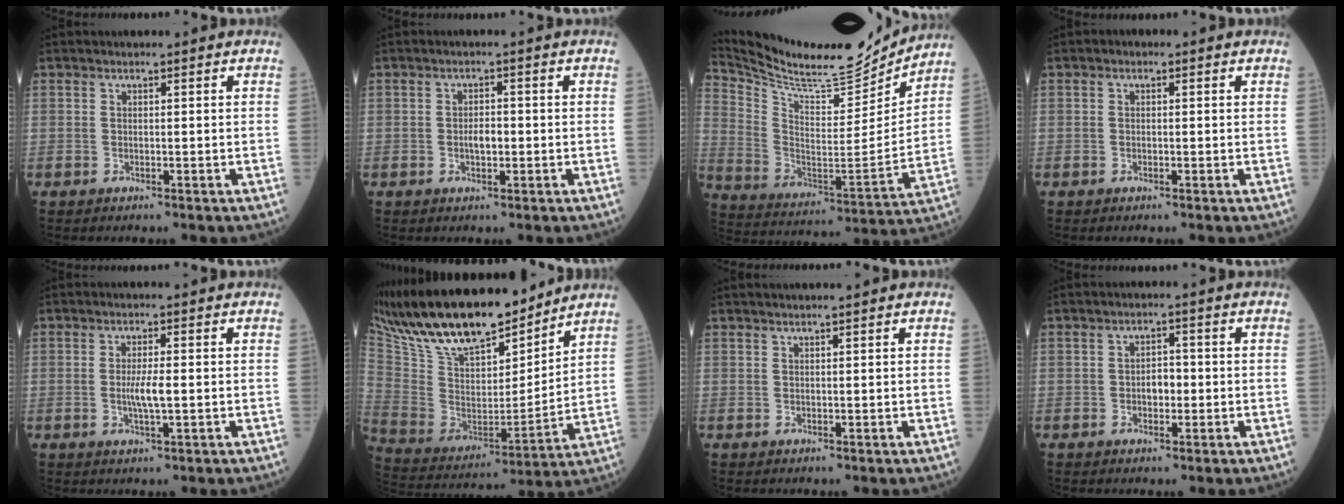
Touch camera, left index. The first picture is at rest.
{"total": 2.1, "force": [-0.6, 0.9, 1.9], "torque": [-0.032, 0.000, -0.010]}
{"total": 20.5, "force": [19.3, 2.3, 6.6], "torque": [-0.141, -0.044, 0.308]}
{"total": 0.7, "force": [-0.1, 0.6, 0.3], "torque": [-0.004, -0.002, -0.009]}
{"total": 3.3, "force": [-0.5, 0.2, 3.2], "torque": [-0.064, -0.008, -0.010]}
{"total": 23.1, "force": [18.5, 6.8, 12.1], "torque": [-0.234, 0.012, 0.329]}
{"total": 2.5, "force": [2.2, 0.0, 1.1], "torque": [-0.008, 0.016, 0.031]}
{"total": 2.6, "force": [-0.6, 1.4, 2.0], "torque": [-0.028, 0.003, -0.012]}